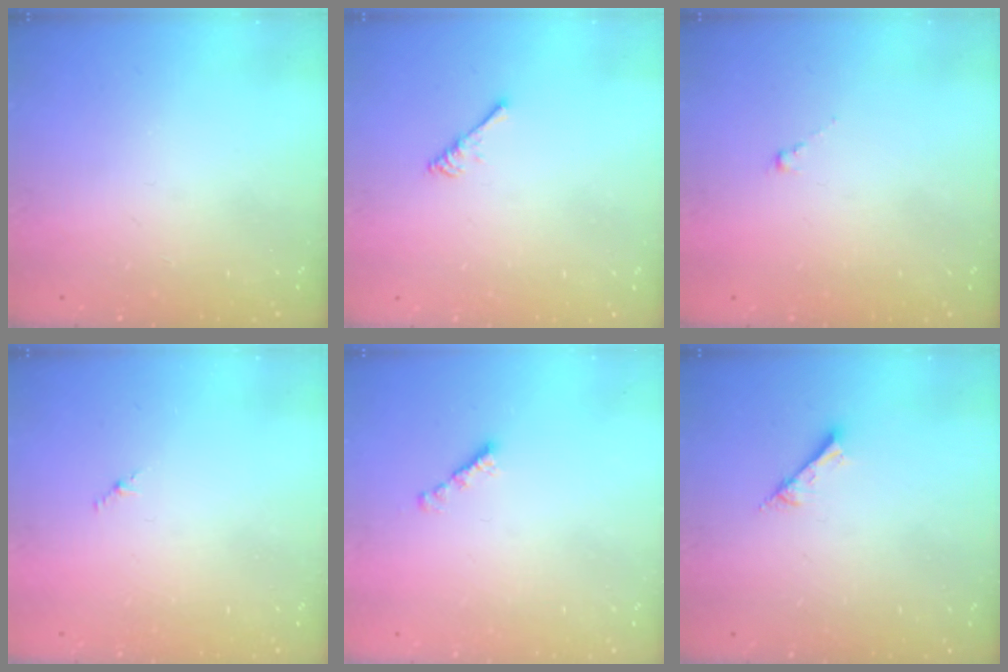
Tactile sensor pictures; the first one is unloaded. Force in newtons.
{"total": 2.7, "press": 2.6, "slide": 0.5}
{"total": 0.8, "press": 0.7, "slide": 0.5}
{"total": 1.2, "press": 1.1, "slide": 0.6}
{"total": 2.2, "press": 2.1, "slide": 0.7}
{"total": 3.3, "press": 3.3, "slide": 0.0}